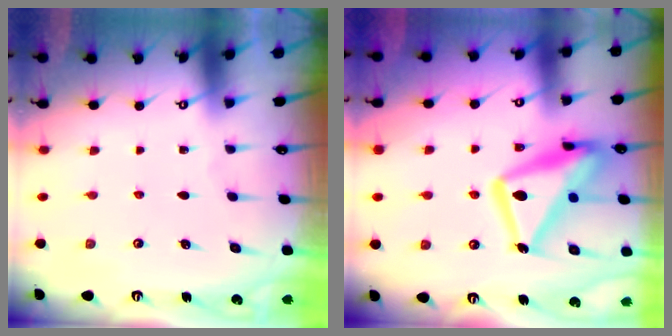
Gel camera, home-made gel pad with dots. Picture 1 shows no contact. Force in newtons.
{"total": 19.2, "press": 19.2, "slide": 1.8}